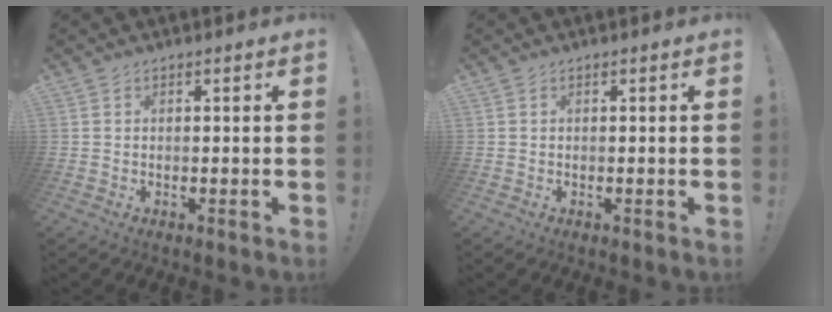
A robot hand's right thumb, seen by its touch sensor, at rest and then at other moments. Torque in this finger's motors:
{"motor_torque": [0.00, 0.00, 0.00, 0.00, 0.00]}